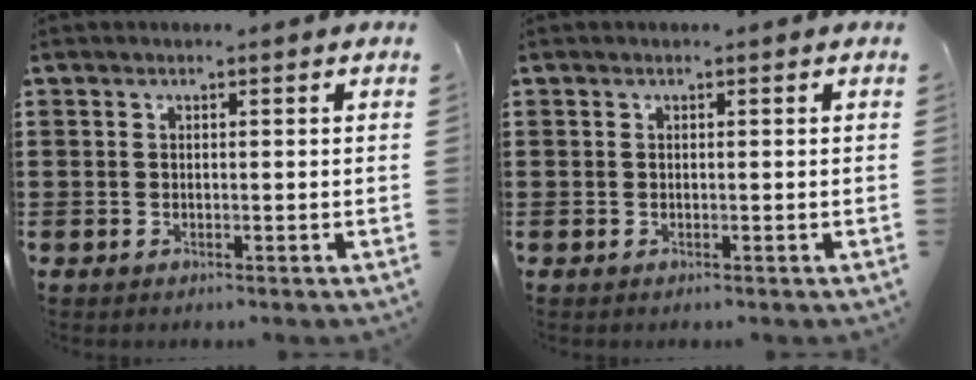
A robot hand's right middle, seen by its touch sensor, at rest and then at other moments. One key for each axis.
{"total": 0.0}